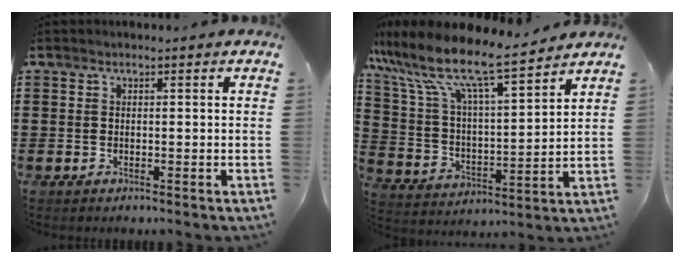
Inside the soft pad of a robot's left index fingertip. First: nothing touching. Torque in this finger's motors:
{"motor_torque": [1.10, -1.03, 0.48, 0.21]}